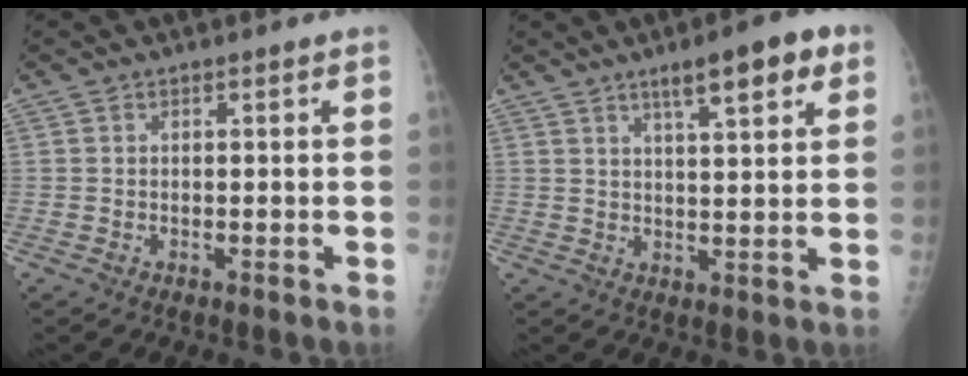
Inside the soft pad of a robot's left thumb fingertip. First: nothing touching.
{"total": 9.6, "force": [5.4, 2.2, 7.6], "torque": [-0.098, -0.015, 0.076]}